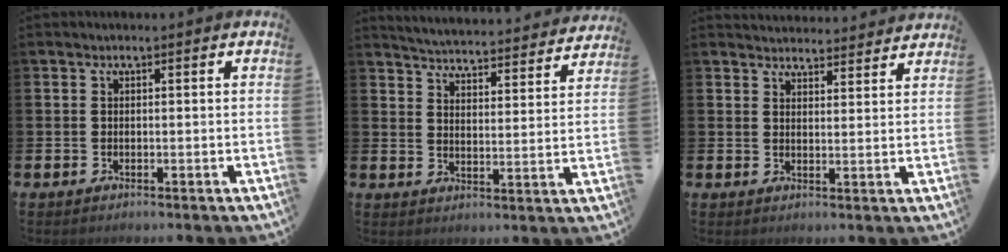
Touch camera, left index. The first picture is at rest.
{"total": 4.9, "force": [4.9, 0.2, 0.4], "torque": [-0.036, -0.041, 0.083]}
{"total": 3.8, "force": [3.7, 0.5, -0.2], "torque": [0.004, -0.024, 0.067]}